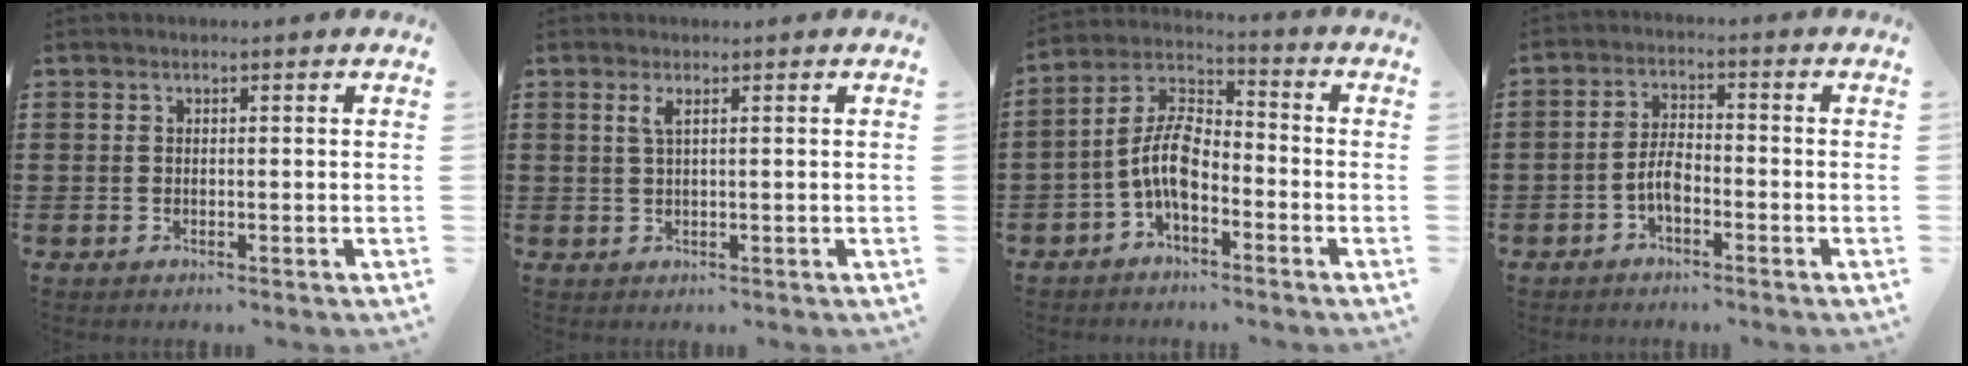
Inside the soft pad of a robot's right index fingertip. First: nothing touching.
{"total": 1.5, "force": [0.6, 0.1, 1.4], "torque": [-0.029, 0.003, 0.010]}
{"total": 8.3, "force": [-2.9, 4.1, 6.6], "torque": [-0.160, 0.001, -0.063]}
{"total": 3.6, "force": [-1.6, 1.7, 2.8], "torque": [-0.066, 0.002, -0.035]}